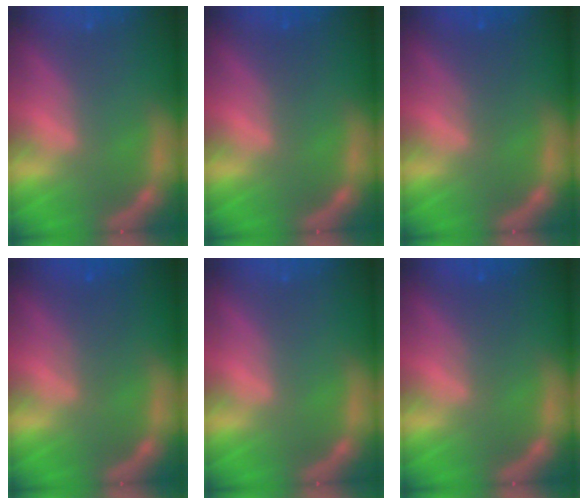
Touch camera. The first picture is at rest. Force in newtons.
{"total": 1.0}
{"total": 2.0}
{"total": 2.5}
{"total": 0.0}
{"total": 2.0}